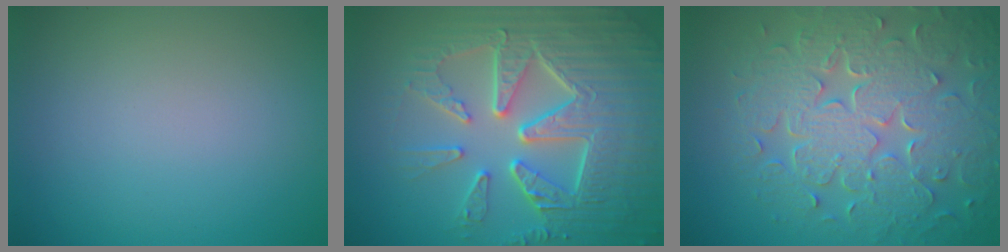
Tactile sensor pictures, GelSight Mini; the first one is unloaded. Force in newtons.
{"total": 9.8, "press": 6.6, "slide": 7.3}
{"total": 8.9, "press": 6.5, "slide": 6.1}